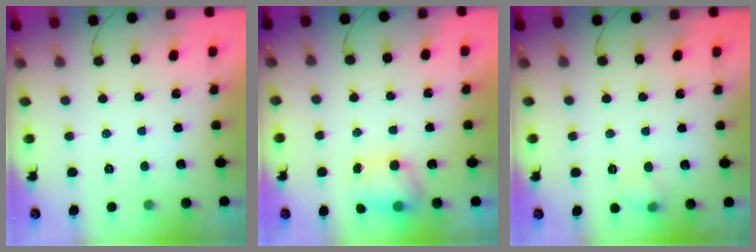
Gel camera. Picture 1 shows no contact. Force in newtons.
{"total": 6.6, "press": 6.6, "slide": 0.6}
{"total": 5.5, "press": 5.3, "slide": 1.4}